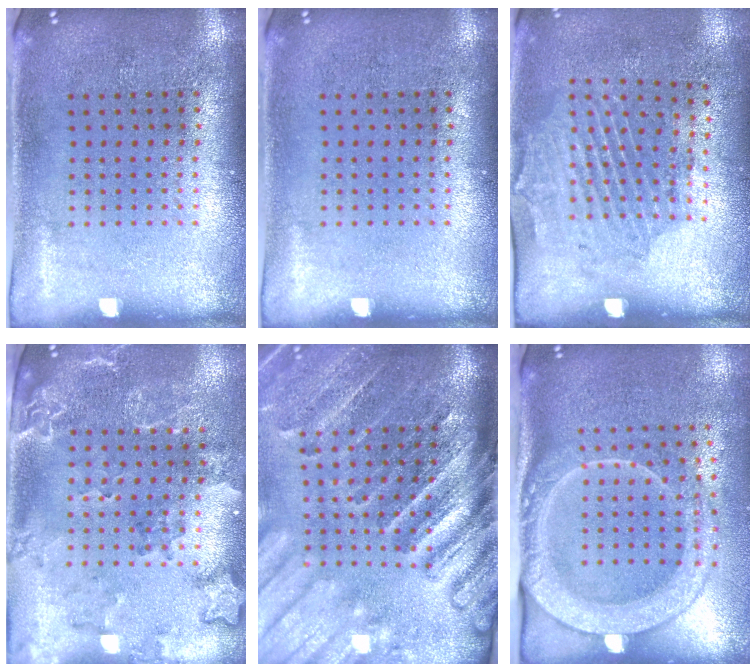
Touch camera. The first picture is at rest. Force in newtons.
{"total": 0.0}
{"total": 1.8, "press": 1.1, "slide": 1.4}
{"total": 2.1, "press": 2.0, "slide": 0.8}
{"total": 4.3, "press": 3.4, "slide": 2.7}
{"total": 2.5, "press": 2.0, "slide": 1.5}